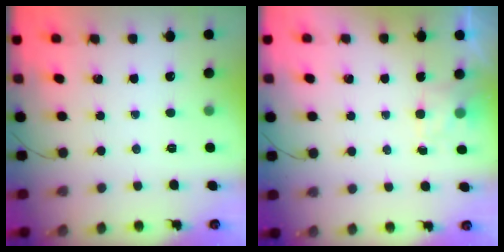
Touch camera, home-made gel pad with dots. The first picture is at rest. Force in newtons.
{"total": 2.2, "press": 1.8, "slide": 1.3}